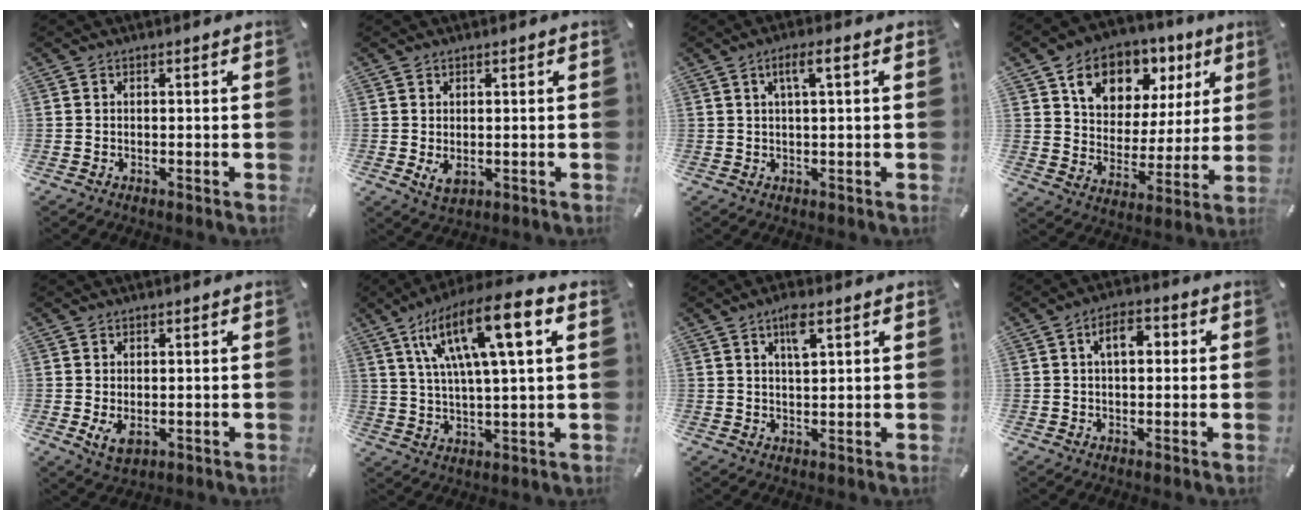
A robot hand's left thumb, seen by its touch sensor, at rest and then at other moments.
{"total": 2.6, "force": [-0.1, 1.7, 2.0], "torque": [-0.042, -0.006, -0.005]}
{"total": 4.3, "force": [1.4, 0.6, 4.0], "torque": [-0.078, 0.002, 0.021]}
{"total": 13.1, "force": [6.9, 9.9, 5.1], "torque": [-0.083, -0.033, 0.125]}
{"total": 3.4, "force": [-0.4, 2.2, 2.6], "torque": [-0.059, -0.007, -0.010]}
{"total": 16.4, "force": [7.3, 4.3, 14.1], "torque": [-0.272, -0.011, 0.114]}
{"total": 5.0, "force": [2.7, 1.5, 4.0], "torque": [-0.078, 0.001, 0.044]}
{"total": 6.0, "force": [1.2, 3.5, 4.8], "torque": [-0.073, 0.005, 0.012]}